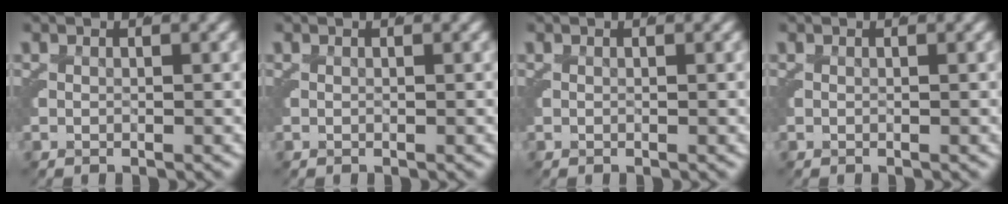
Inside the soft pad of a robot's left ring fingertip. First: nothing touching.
{"total": 0.0}
{"total": 0.0}
{"total": 0.0}